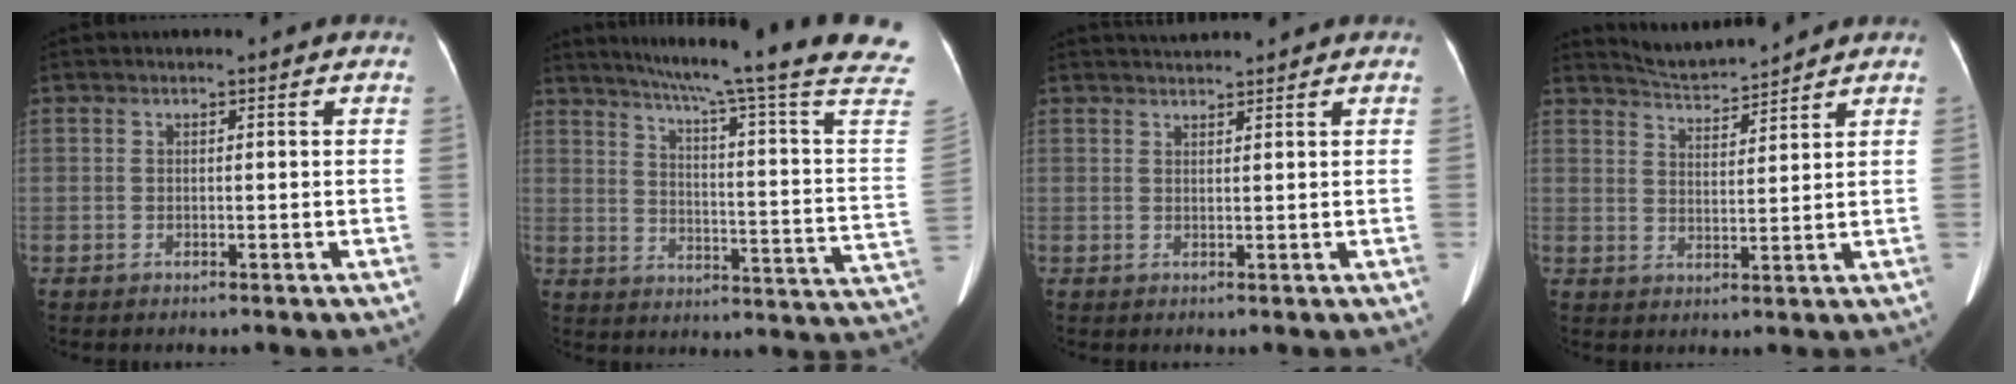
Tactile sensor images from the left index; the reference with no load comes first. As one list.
[{"total": 26.0, "force": [21.9, -2.3, 14.0], "torque": [-0.213, -0.082, 0.273]}, {"total": 2.1, "force": [2.1, -0.1, 0.3], "torque": [-0.004, 0.020, 0.039]}, {"total": 5.1, "force": [5.1, -0.1, 0.0], "torque": [-0.009, 0.009, 0.096]}]